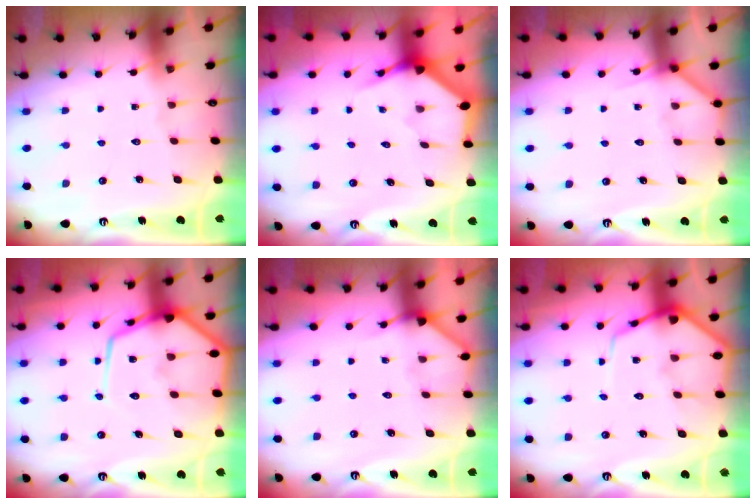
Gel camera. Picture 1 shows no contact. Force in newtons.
{"total": 3.4, "press": 3.4, "slide": 0.1}
{"total": 4.5, "press": 4.5, "slide": 0.4}
{"total": 16.5, "press": 16.5, "slide": 1.6}
{"total": 4.6, "press": 4.6, "slide": 0.5}
{"total": 8.5, "press": 8.5, "slide": 0.8}